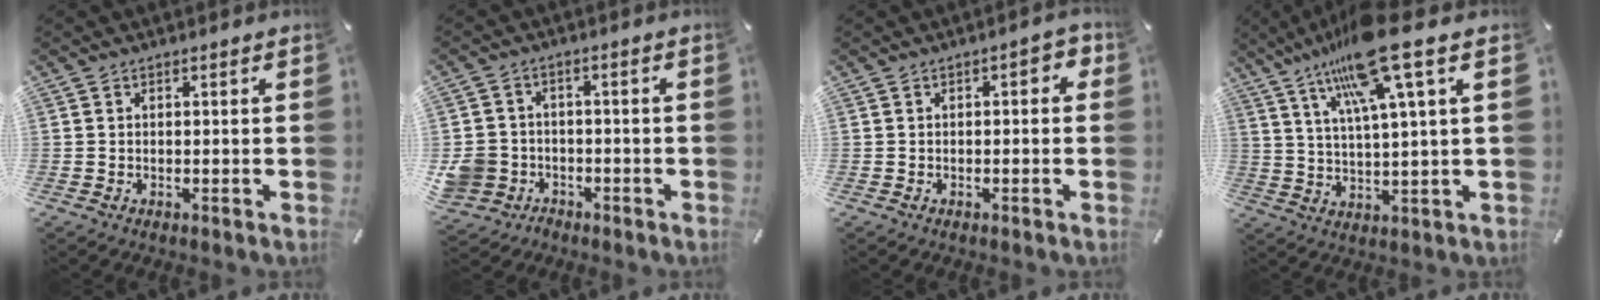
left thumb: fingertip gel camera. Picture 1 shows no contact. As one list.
[{"total": 7.4, "force": [-2.1, 6.9, 1.7], "torque": [-0.055, 0.015, -0.039]}, {"total": 2.6, "force": [-0.6, 1.4, 2.1], "torque": [-0.032, 0.008, -0.015]}, {"total": 16.2, "force": [10.3, 1.4, 12.4], "torque": [-0.237, -0.034, 0.168]}]